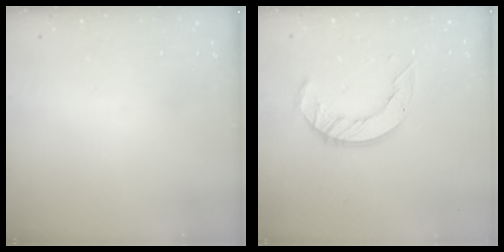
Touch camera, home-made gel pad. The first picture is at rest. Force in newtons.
{"total": 10.8, "press": 10.8, "slide": 1.0}